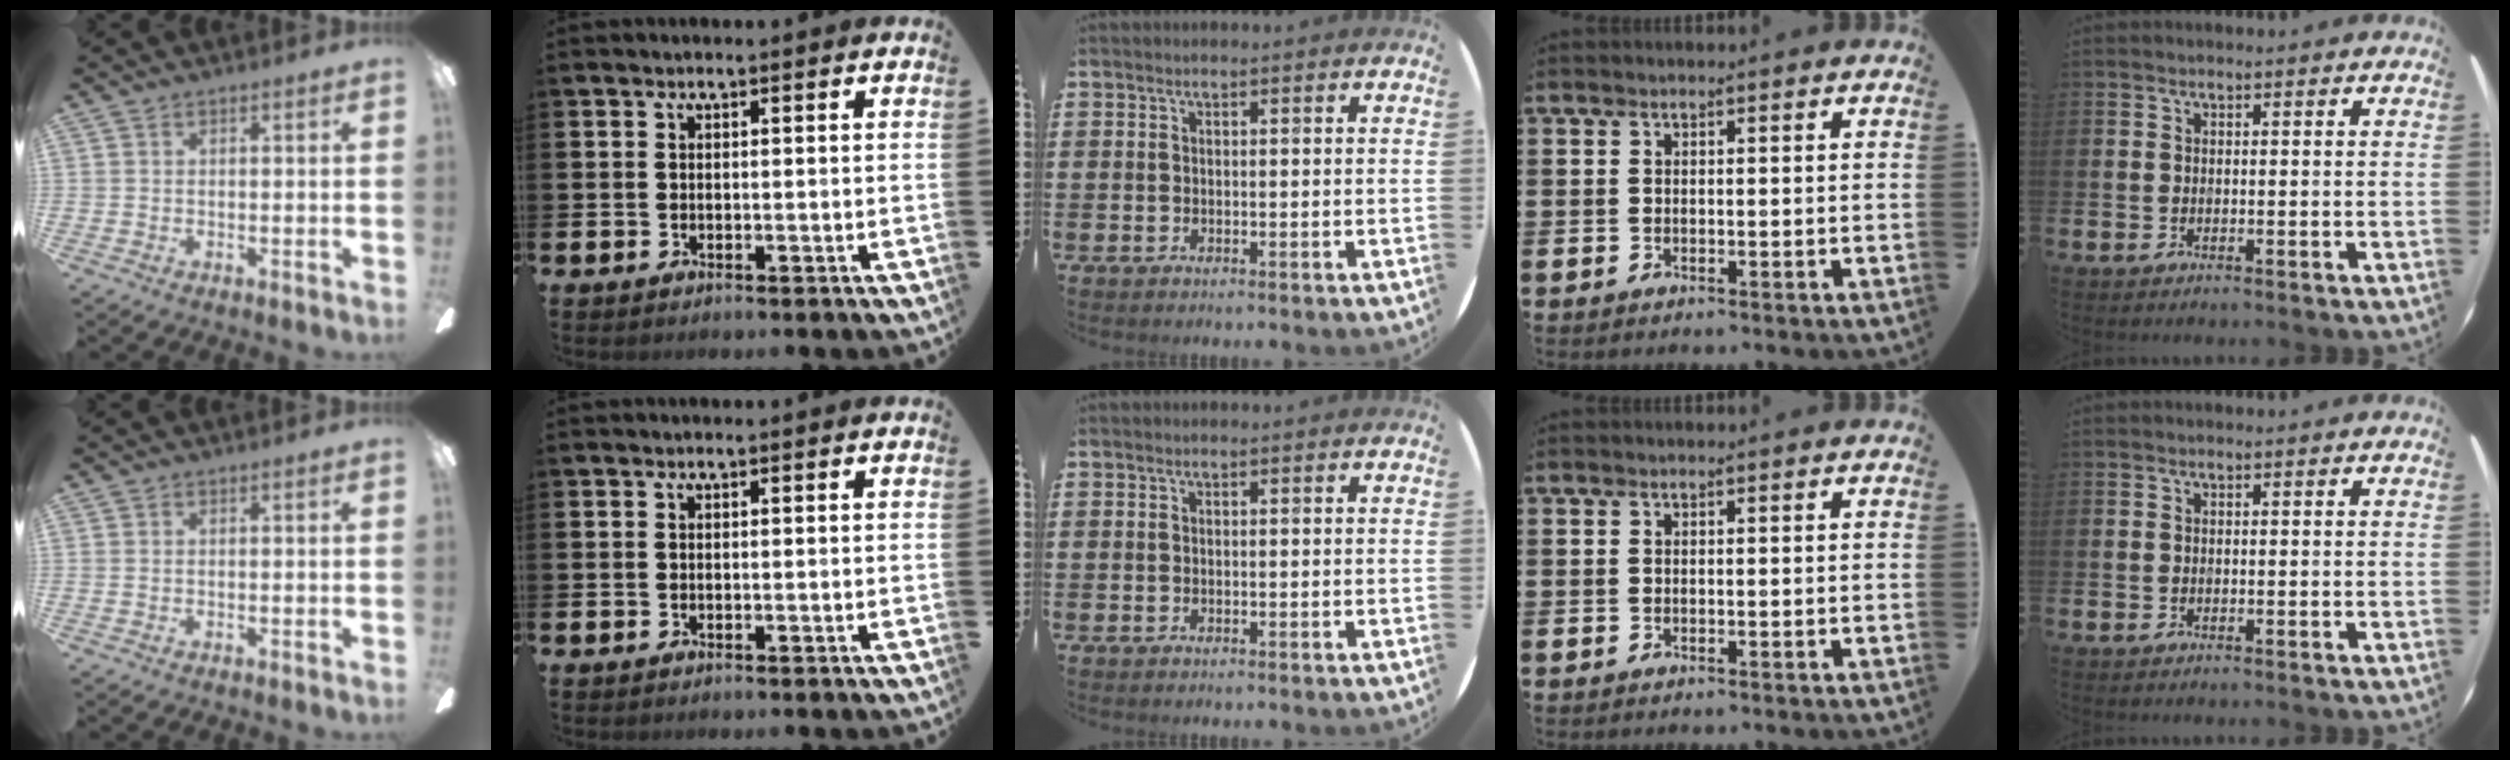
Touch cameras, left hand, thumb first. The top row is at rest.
{}